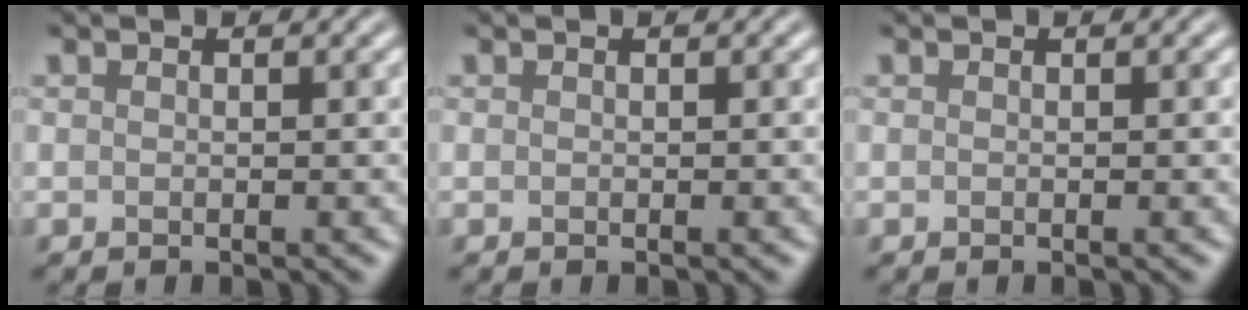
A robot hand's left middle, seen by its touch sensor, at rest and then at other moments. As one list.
[{"total": 0.0}, {"total": 0.0}]